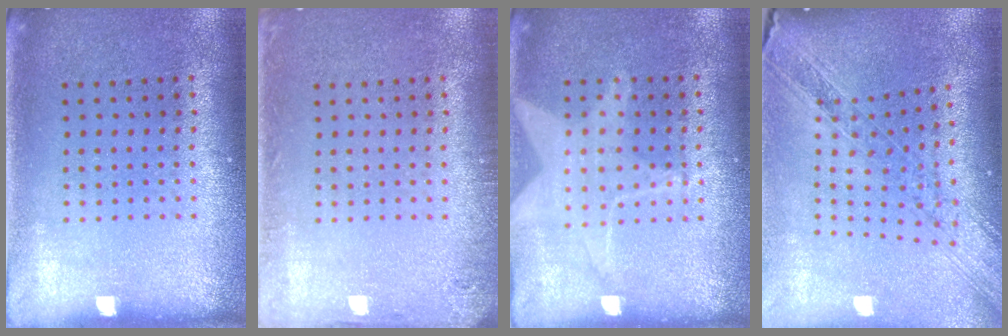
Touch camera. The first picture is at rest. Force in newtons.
{"total": 1.2, "press": 1.2, "slide": 0.1}
{"total": 1.4, "press": 1.4, "slide": 0.5}
{"total": 1.7, "press": 1.5, "slide": 0.8}